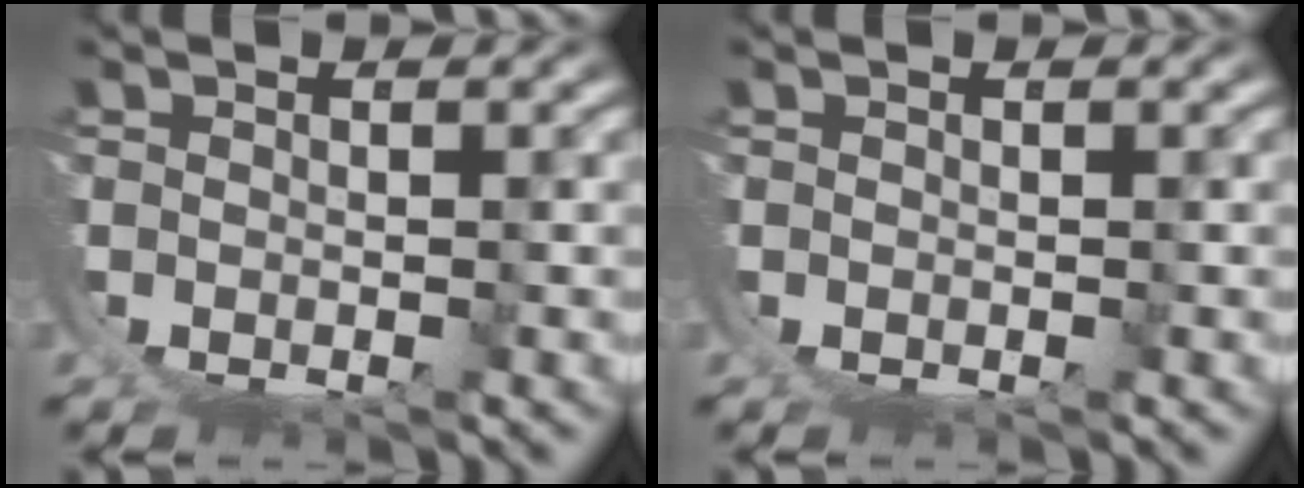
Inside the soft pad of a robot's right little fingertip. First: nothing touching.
{"total": 0.0}